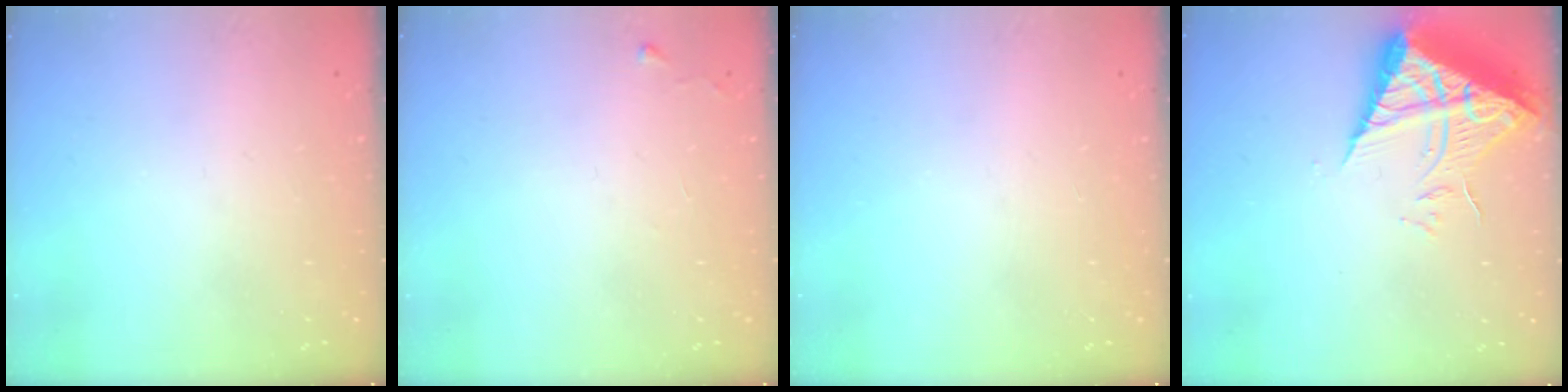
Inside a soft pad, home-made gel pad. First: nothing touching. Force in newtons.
{"total": 3.3, "press": 3.3, "slide": 0.5}
{"total": 0.0}
{"total": 9.7, "press": 9.6, "slide": 0.8}